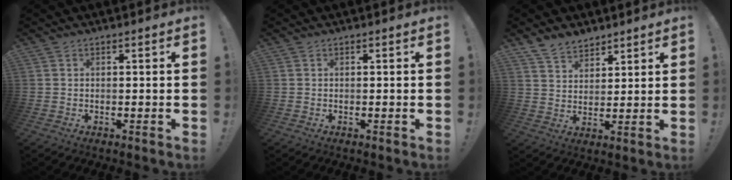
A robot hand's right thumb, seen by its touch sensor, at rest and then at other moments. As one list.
[{"total": 0.0}, {"total": 7.7, "force": [6.3, 3.9, 2.0], "torque": [-0.043, -0.037, 0.124]}]